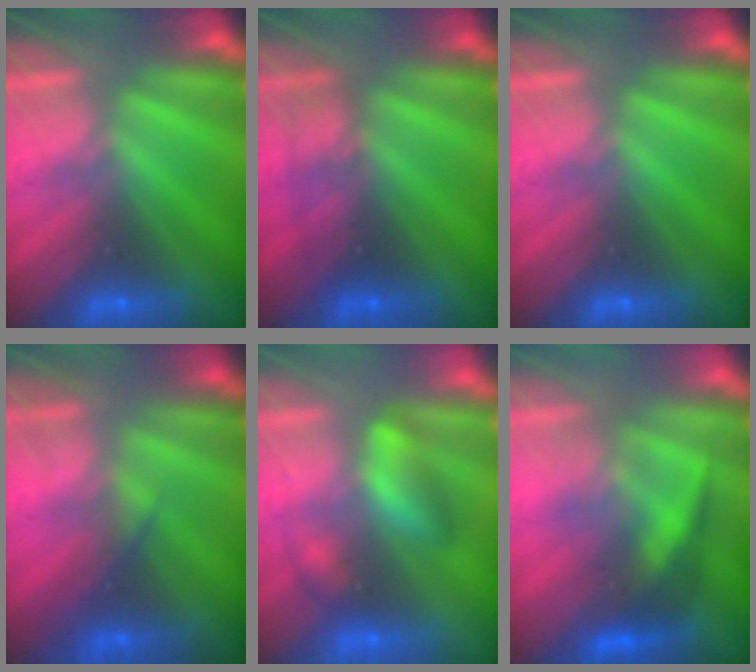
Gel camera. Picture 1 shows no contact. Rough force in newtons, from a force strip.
{"total": 2.7}
{"total": 0.0}
{"total": 2.1}
{"total": 2.7}
{"total": 2.9}